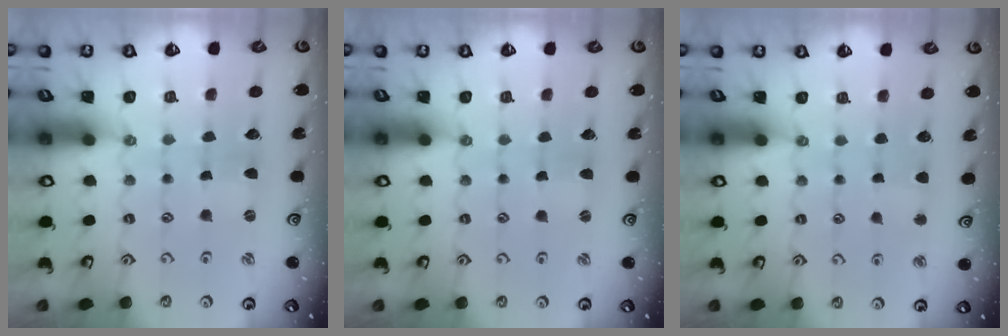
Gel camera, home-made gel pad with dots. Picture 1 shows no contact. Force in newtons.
{"total": 0.8, "press": 0.8, "slide": 0.2}
{"total": 2.2, "press": 2.2, "slide": 0.2}